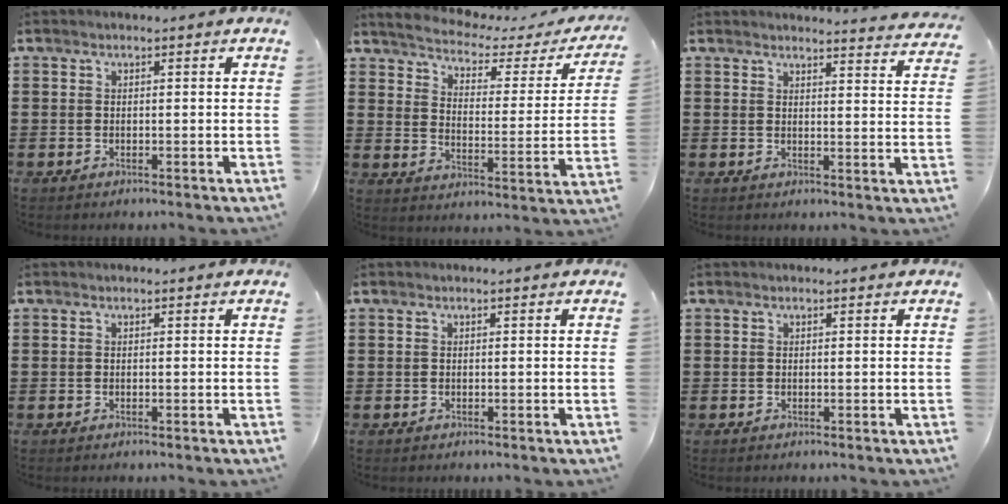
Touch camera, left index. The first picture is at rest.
{"total": 3.1, "force": [2.8, 0.6, 1.2], "torque": [-0.046, -0.026, 0.039]}
{"total": 3.2, "force": [3.2, -0.2, 0.4], "torque": [-0.011, -0.020, 0.057]}
{"total": 0.0}
{"total": 0.0}
{"total": 0.0}